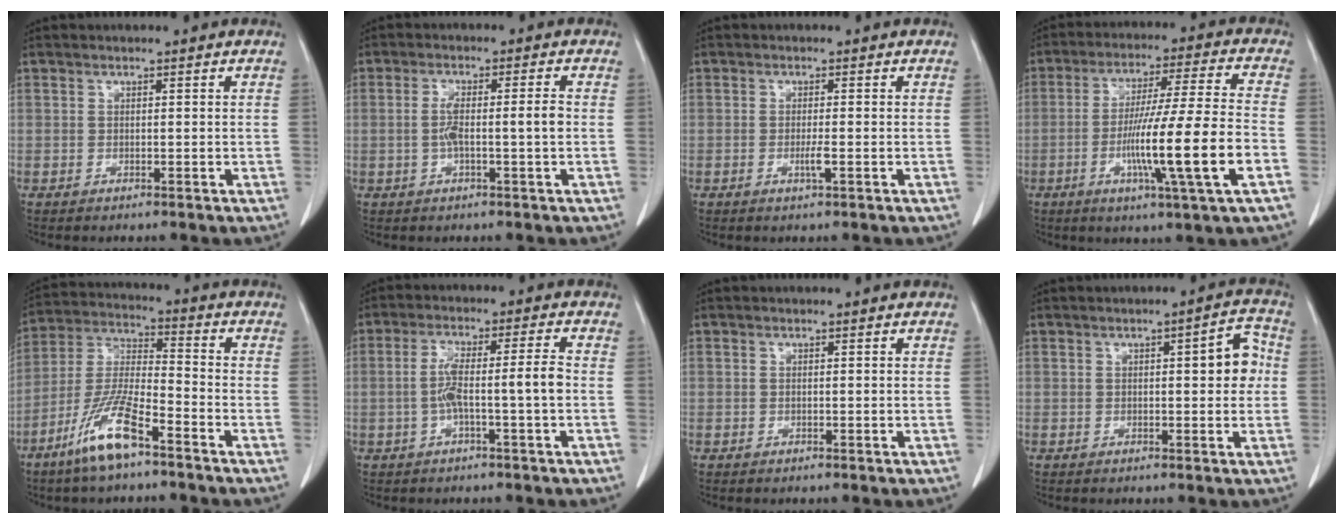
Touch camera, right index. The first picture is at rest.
{"total": 4.8, "force": [-0.6, 0.2, 4.8], "torque": [-0.092, 0.009, -0.008]}
{"total": 3.0, "force": [-0.9, -0.1, 2.9], "torque": [-0.056, -0.006, -0.017]}
{"total": 15.8, "force": [-4.7, -1.1, 15.0], "torque": [-0.269, -0.011, -0.083]}
{"total": 11.4, "force": [-7.1, 1.7, 8.8], "torque": [-0.188, -0.018, -0.142]}
{"total": 6.4, "force": [-1.3, -0.2, 6.3], "torque": [-0.120, 0.020, -0.019]}
{"total": 0.0}
{"total": 5.2, "force": [0.5, 1.5, 5.0], "torque": [-0.058, 0.013, 0.002]}